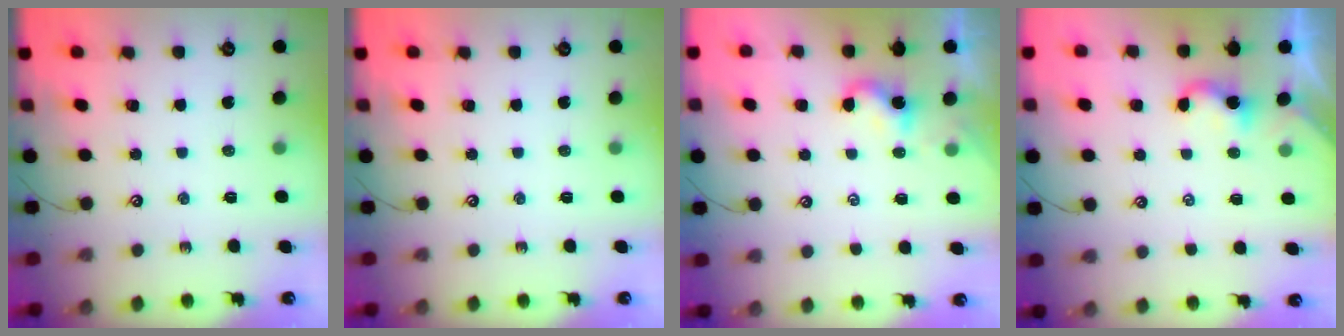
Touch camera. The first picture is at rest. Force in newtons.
{"total": 0.0}
{"total": 1.3, "press": 1.3, "slide": 0.3}
{"total": 2.7, "press": 2.7, "slide": 0.2}